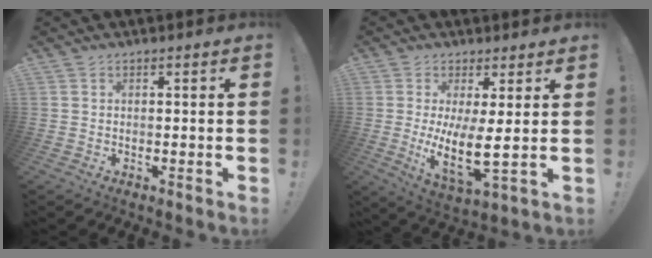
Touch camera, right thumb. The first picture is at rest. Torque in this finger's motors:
{"motor_torque": [-0.22, 0.38, 0.23, 0.11, 0.11]}